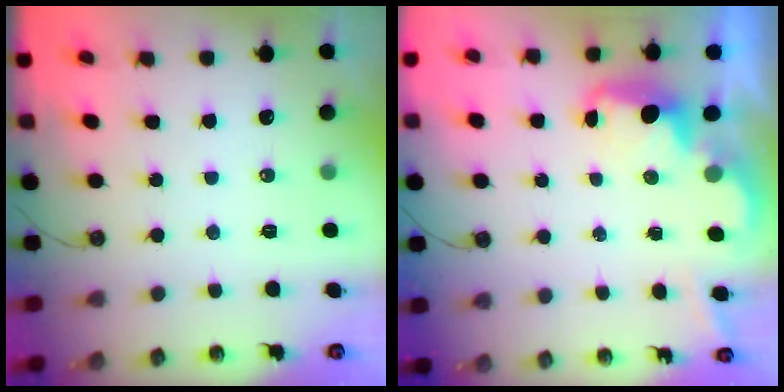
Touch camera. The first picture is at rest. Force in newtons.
{"total": 2.6, "press": 2.6, "slide": 0.4}